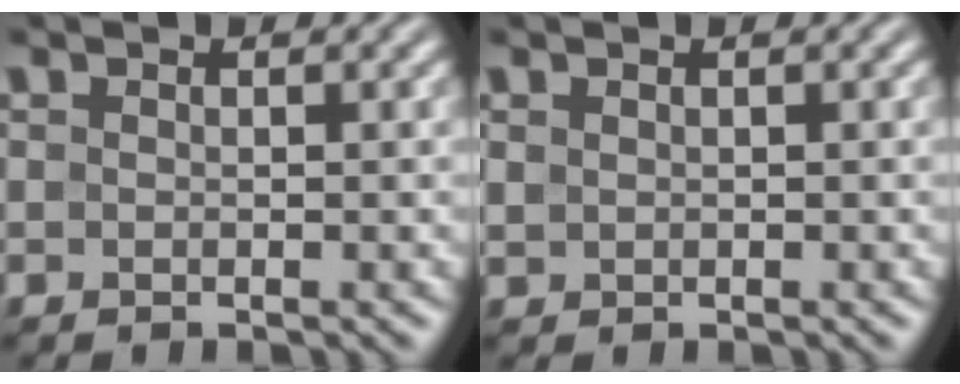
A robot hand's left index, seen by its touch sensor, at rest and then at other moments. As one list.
[{"total": 0.6, "force": [0.3, 0.5, 0.1], "torque": [-0.004, -0.001, 0.011]}]